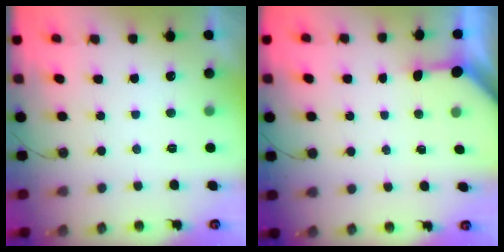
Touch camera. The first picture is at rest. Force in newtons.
{"total": 3.3, "press": 3.3, "slide": 0.3}